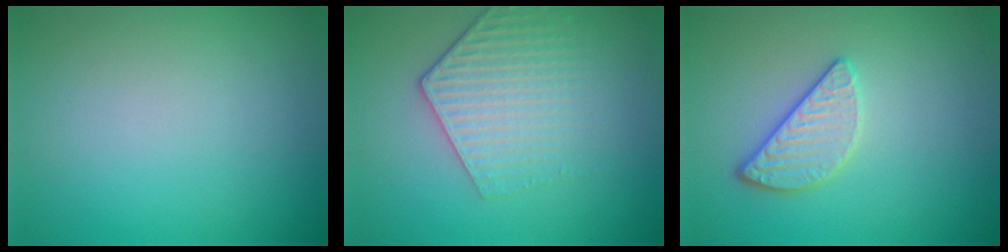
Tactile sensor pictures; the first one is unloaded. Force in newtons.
{"total": 3.9, "press": 3.1, "slide": 2.4}
{"total": 2.4, "press": 2.1, "slide": 1.1}